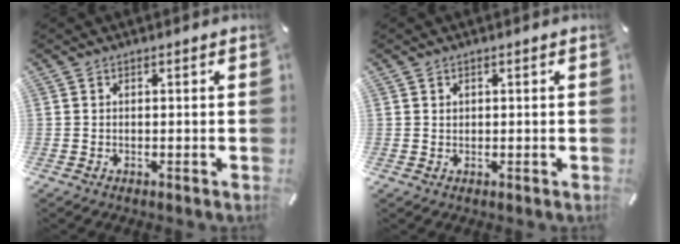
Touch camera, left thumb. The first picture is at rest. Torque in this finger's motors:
{"motor_torque": [0.06, -0.12, 0.04, -0.08, -0.02]}